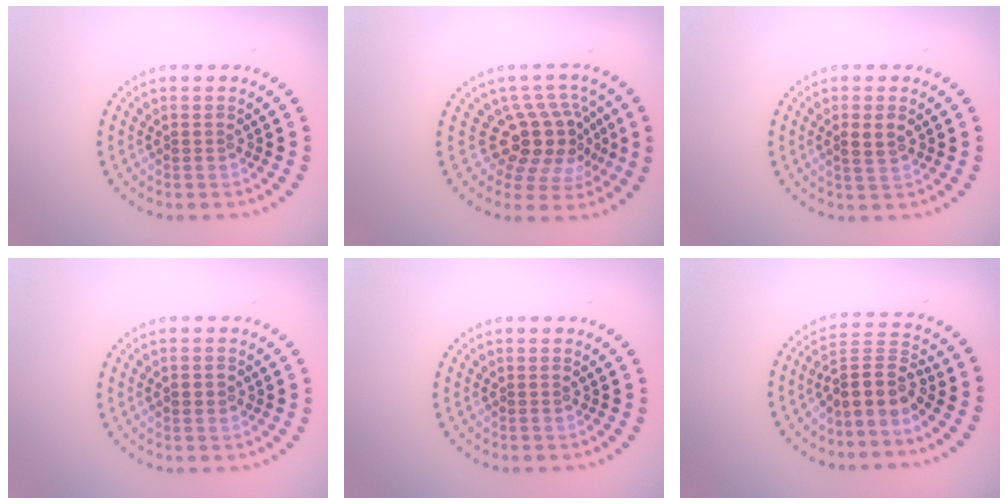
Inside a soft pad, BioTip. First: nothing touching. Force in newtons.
{"total": 4.7, "press": 3.5, "slide": 3.2}
{"total": 1.9, "press": 1.8, "slide": 0.6}
{"total": 1.6, "press": 1.6, "slide": 0.2}
{"total": 0.0}
{"total": 3.8, "press": 3.0, "slide": 2.4}